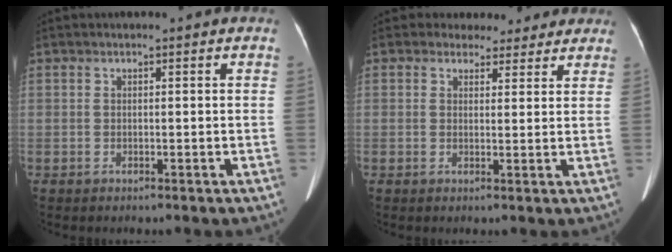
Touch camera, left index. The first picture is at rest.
{"total": 6.6, "force": [5.7, 3.4, 0.2], "torque": [0.025, -0.006, 0.054]}